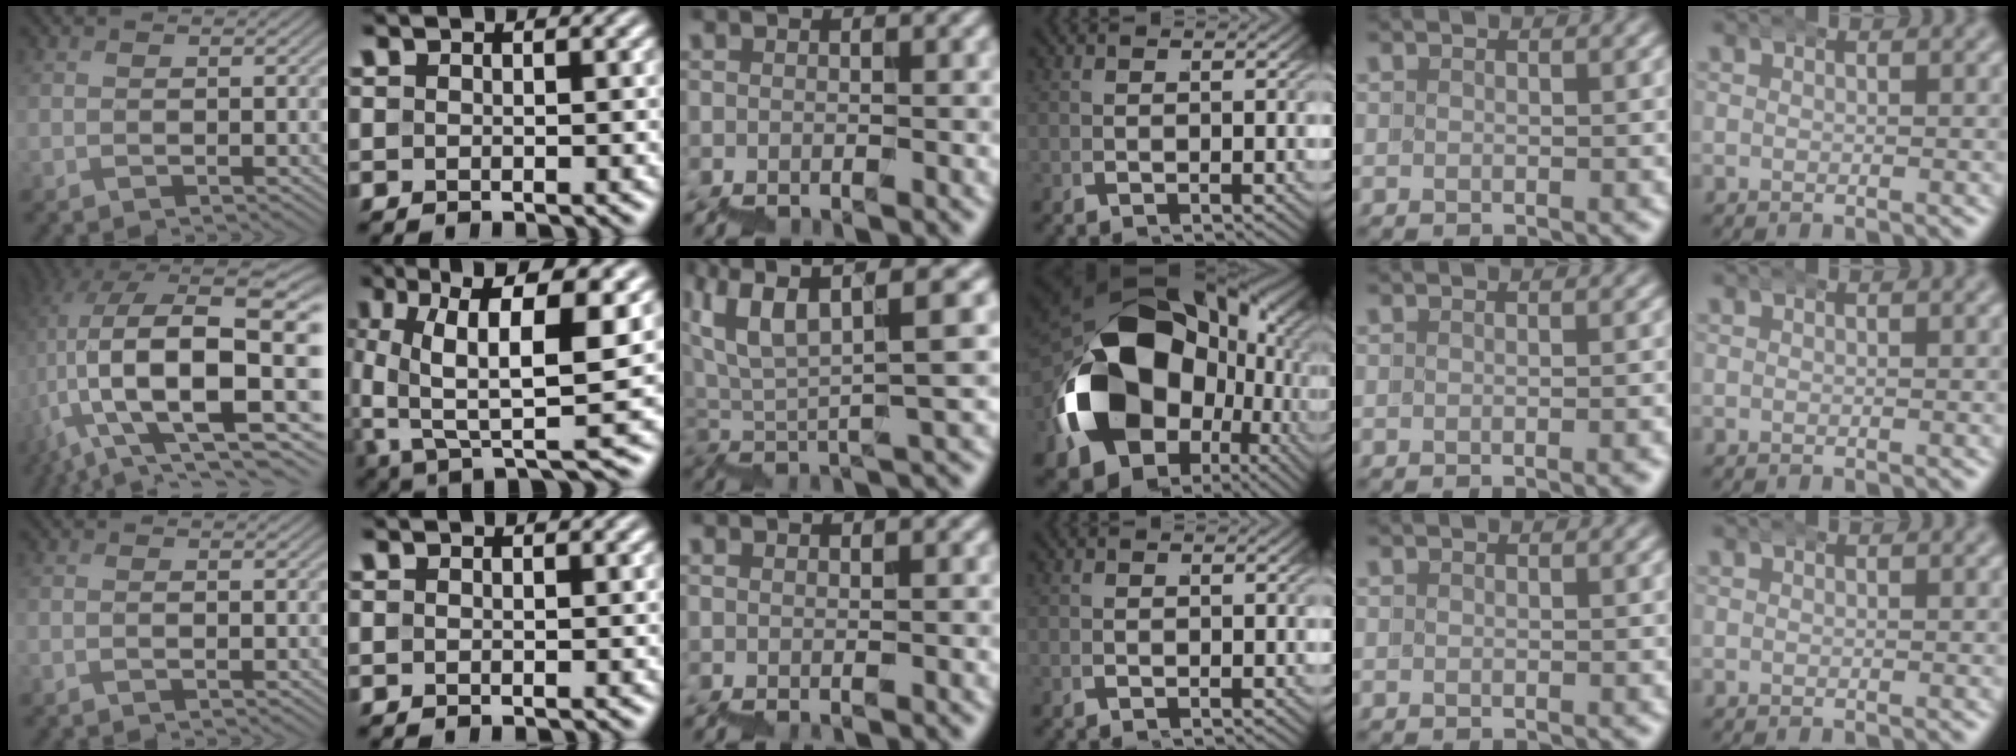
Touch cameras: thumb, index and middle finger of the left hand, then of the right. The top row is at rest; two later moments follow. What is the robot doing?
{"motion": "wrap", "object": "bubble wrap"}